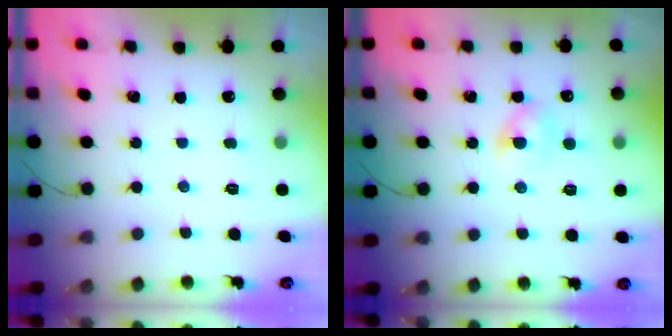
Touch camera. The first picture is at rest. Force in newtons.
{"total": 3.2, "press": 2.9, "slide": 1.3}